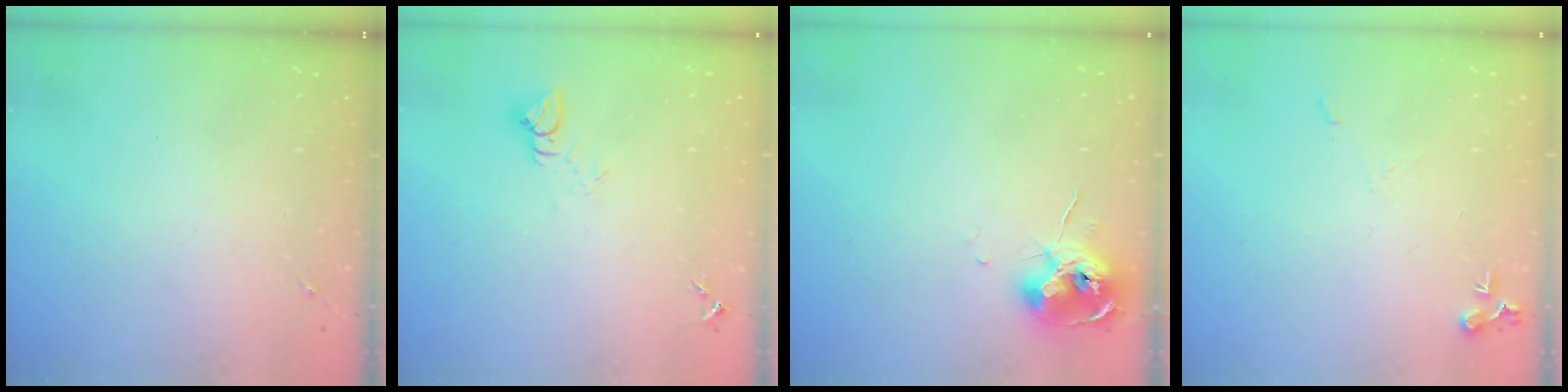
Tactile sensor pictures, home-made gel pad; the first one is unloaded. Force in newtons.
{"total": 5.0, "press": 5.0, "slide": 0.4}
{"total": 10.5, "press": 10.4, "slide": 1.0}
{"total": 6.8, "press": 6.8, "slide": 0.9}